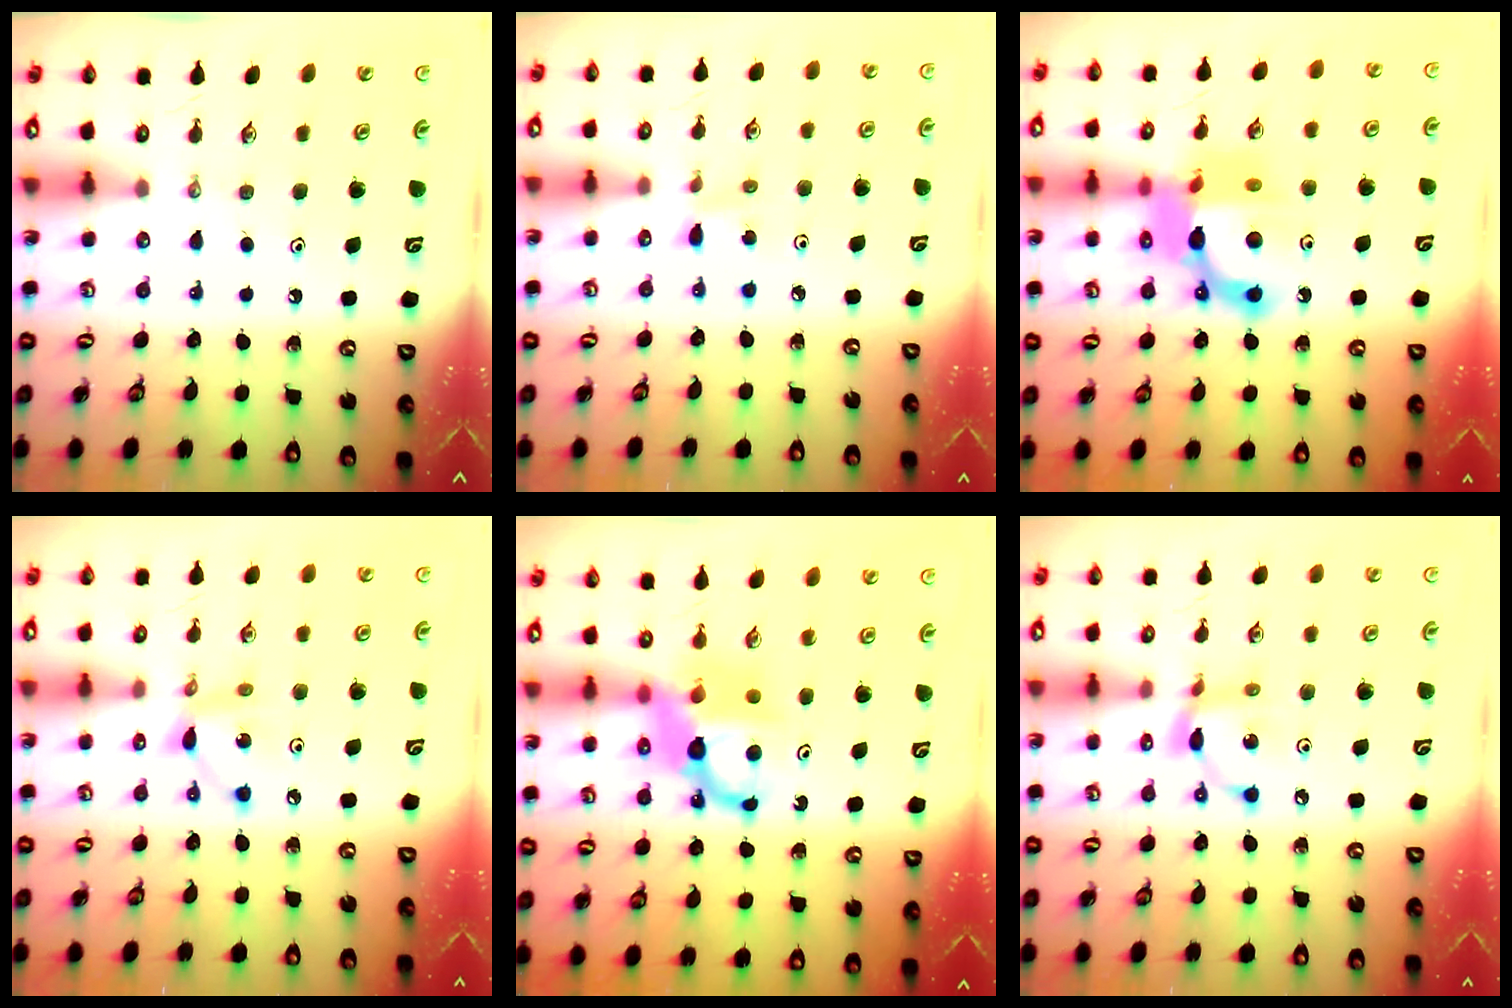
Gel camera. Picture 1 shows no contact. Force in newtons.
{"total": 3.8, "press": 3.8, "slide": 0.5}
{"total": 14.7, "press": 14.6, "slide": 1.4}
{"total": 6.7, "press": 6.7, "slide": 0.3}
{"total": 9.1, "press": 9.1, "slide": 0.8}
{"total": 10.0, "press": 10.0, "slide": 0.7}